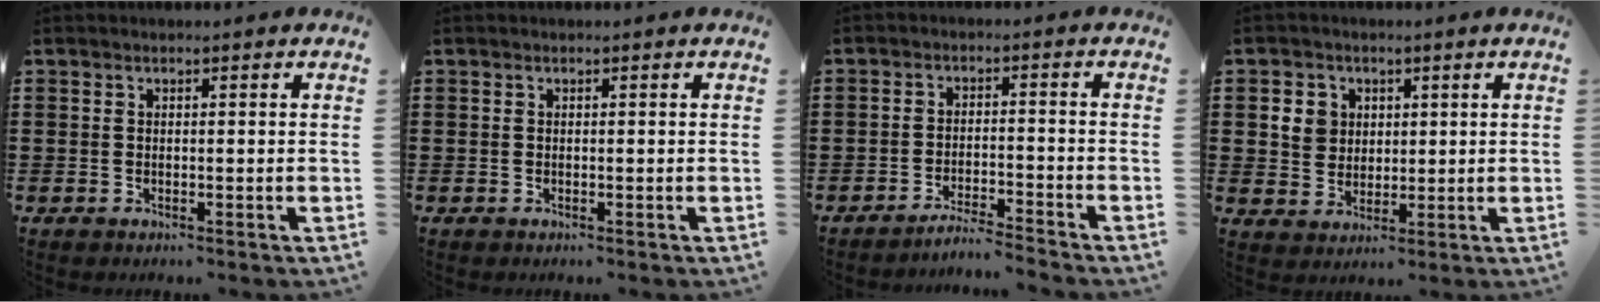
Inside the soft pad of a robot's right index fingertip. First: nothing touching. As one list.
[{"total": 0.0}, {"total": 3.3, "force": [-3.3, -0.2, 0.5], "torque": [-0.011, 0.001, -0.068]}, {"total": 4.6, "force": [1.3, 4.1, 1.5], "torque": [-0.037, 0.011, 0.022]}]